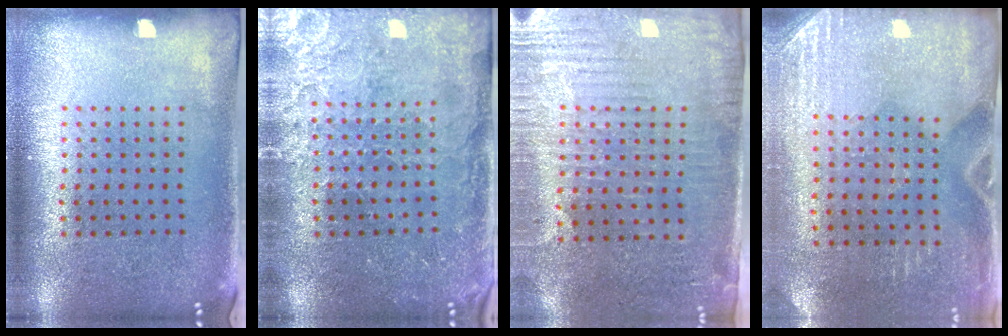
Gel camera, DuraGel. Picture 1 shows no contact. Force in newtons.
{"total": 3.3, "press": 3.1, "slide": 1.1}
{"total": 3.2, "press": 2.9, "slide": 1.3}
{"total": 2.9, "press": 2.5, "slide": 1.4}